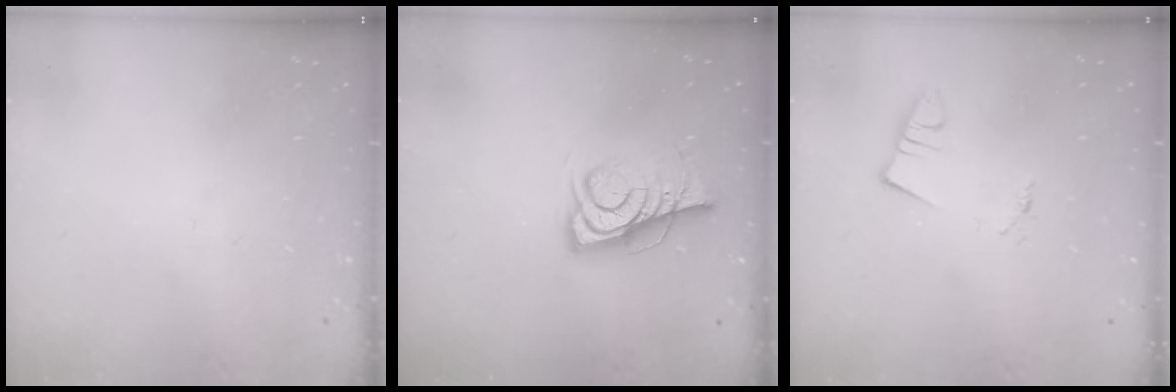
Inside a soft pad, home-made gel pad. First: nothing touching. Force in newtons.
{"total": 7.7, "press": 7.6, "slide": 0.8}
{"total": 1.3, "press": 1.3, "slide": 0.1}